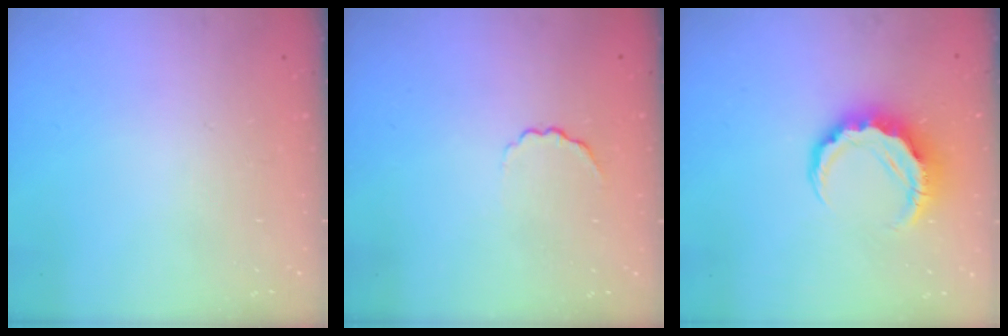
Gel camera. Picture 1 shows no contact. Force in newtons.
{"total": 2.1, "press": 2.0, "slide": 0.8}
{"total": 8.2, "press": 8.0, "slide": 1.6}